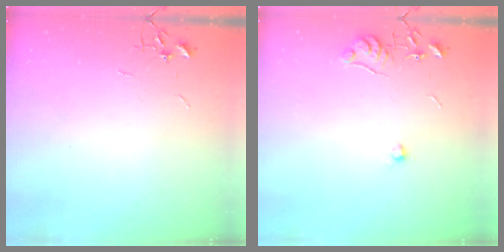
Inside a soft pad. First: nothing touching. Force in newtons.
{"total": 7.7, "press": 7.7, "slide": 0.8}